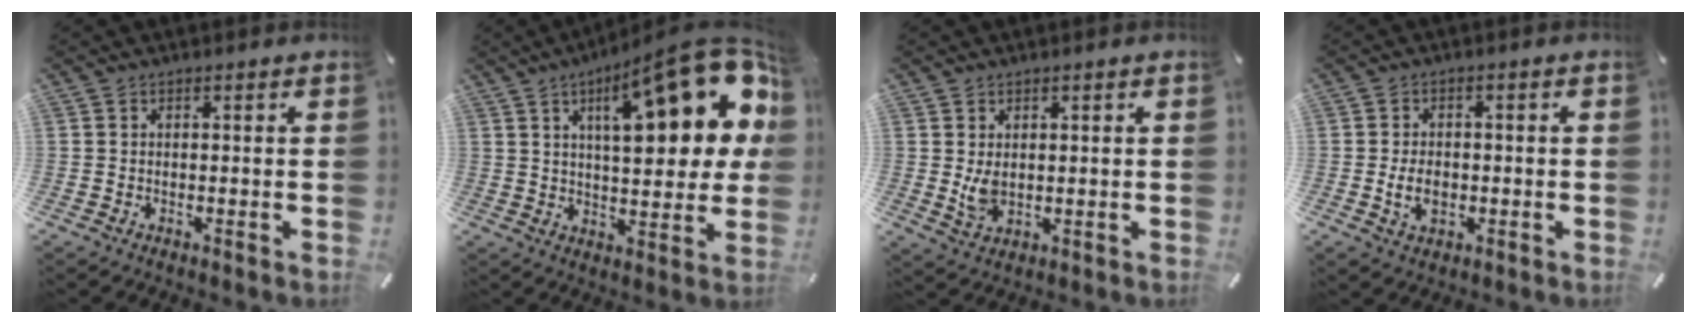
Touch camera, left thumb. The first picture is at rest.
{"total": 26.1, "force": [11.0, 8.7, 22.0], "torque": [-0.318, -0.053, 0.169]}
{"total": 4.8, "force": [0.6, 3.2, 3.5], "torque": [-0.078, -0.007, 0.007]}
{"total": 5.3, "force": [-1.2, 3.6, 3.7], "torque": [-0.085, 0.001, -0.024]}